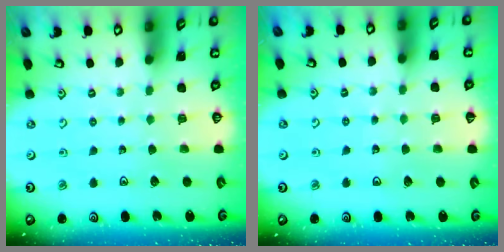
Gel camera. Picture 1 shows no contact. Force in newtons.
{"total": 2.3, "press": 2.3, "slide": 0.2}